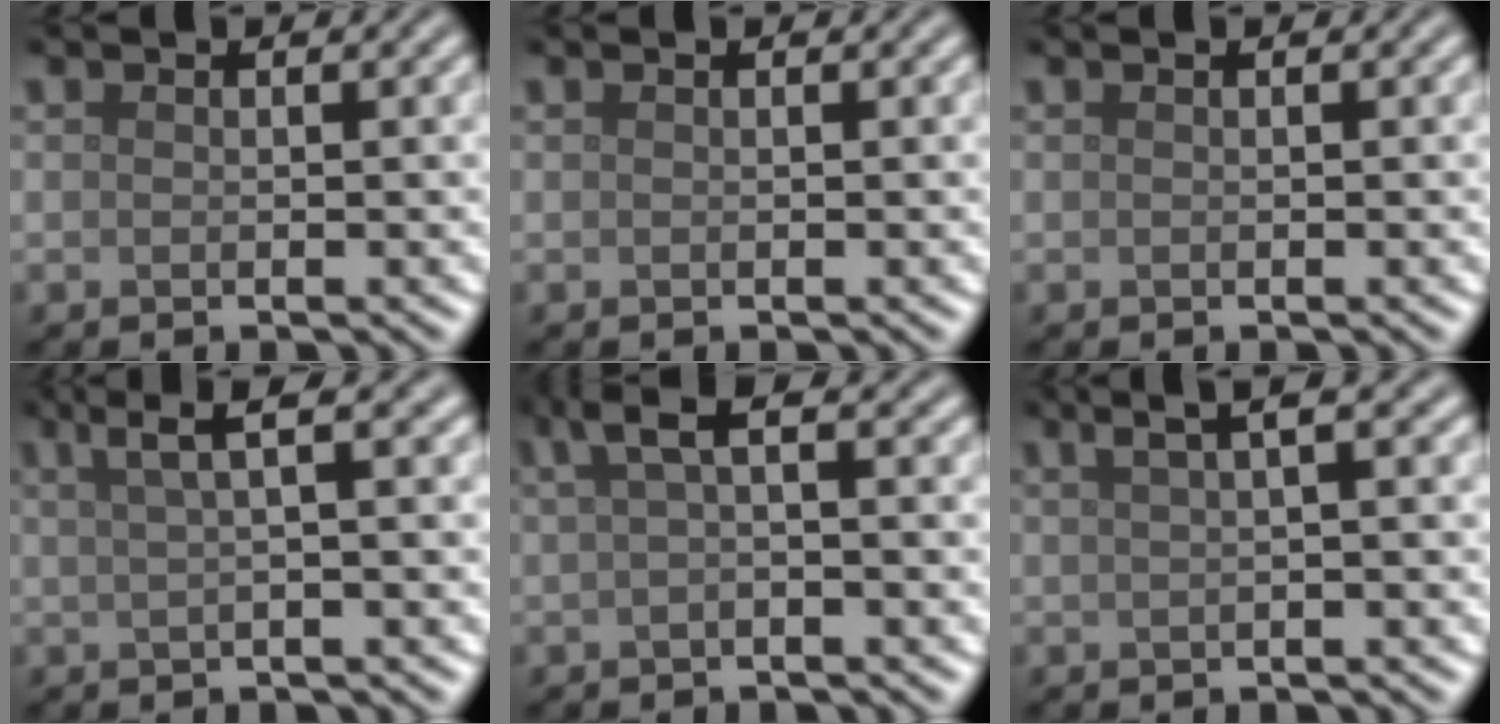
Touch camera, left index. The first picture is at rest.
{"total": 0.0}
{"total": 0.0}
{"total": 3.7, "force": [1.6, 0.8, 3.2], "torque": [-0.043, 0.015, 0.026]}
{"total": 2.9, "force": [0.7, 0.8, 2.7], "torque": [-0.046, 0.007, 0.010]}
{"total": 3.6, "force": [1.4, 1.0, 3.1], "torque": [-0.035, 0.011, 0.015]}